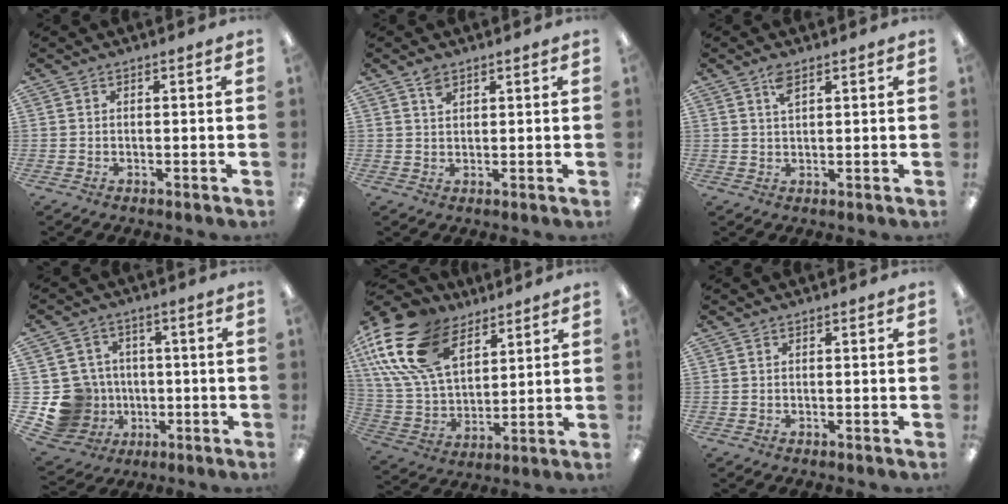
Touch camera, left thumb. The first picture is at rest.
{"total": 2.2, "force": [1.7, 1.1, 1.0], "torque": [-0.016, -0.007, 0.031]}
{"total": 5.3, "force": [3.2, 2.4, 3.6], "torque": [-0.063, -0.003, 0.055]}
{"total": 12.2, "force": [-2.3, 11.6, 3.0], "torque": [-0.089, 0.023, -0.025]}
{"total": 21.9, "force": [11.7, 13.0, 13.2], "torque": [-0.305, -0.044, 0.215]}
{"total": 0.0}